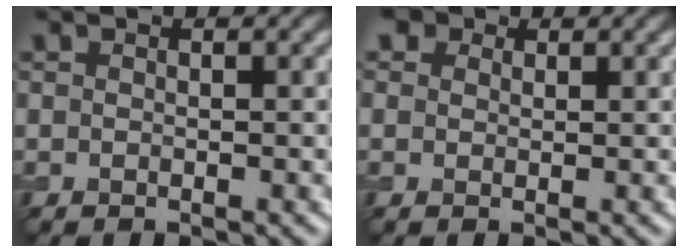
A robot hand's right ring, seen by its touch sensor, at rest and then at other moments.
{"total": 3.3, "force": [2.0, 2.2, 1.4], "torque": [-0.034, 0.009, 0.012]}